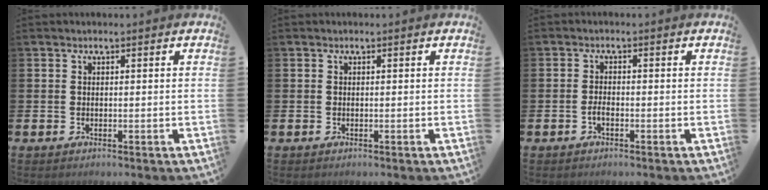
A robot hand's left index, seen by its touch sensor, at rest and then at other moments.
{"total": 0.0}
{"total": 1.3, "force": [-0.7, 0.5, 0.9], "torque": [-0.025, 0.003, -0.012]}